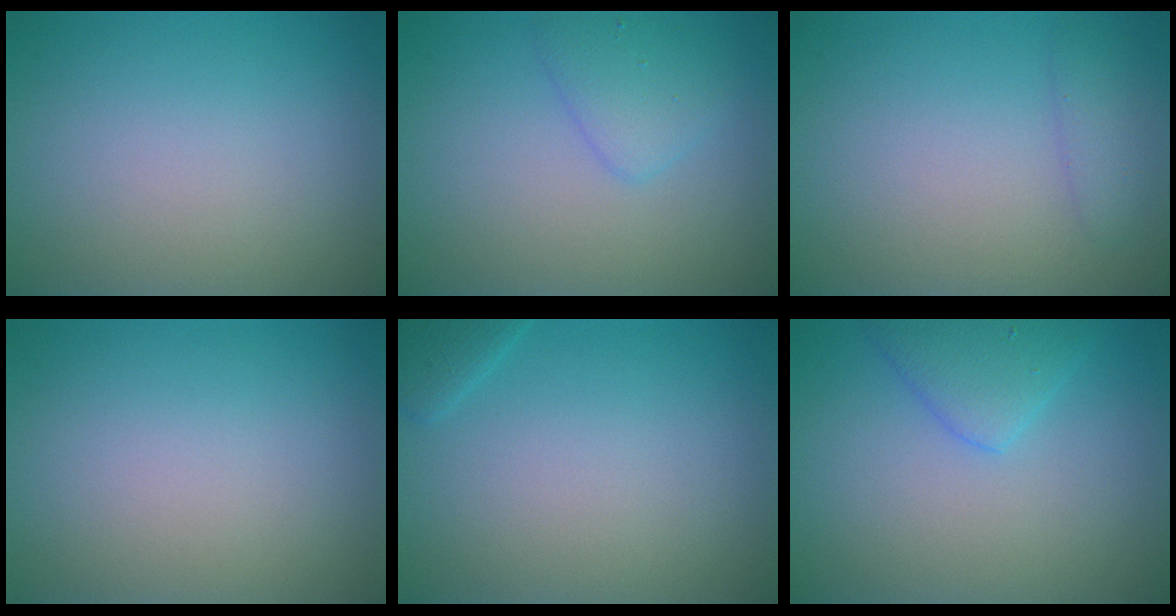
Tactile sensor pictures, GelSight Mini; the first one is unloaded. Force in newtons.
{"total": 2.3, "press": 2.2, "slide": 0.1}
{"total": 1.5, "press": 1.5, "slide": 0.1}
{"total": 0.0}
{"total": 1.4, "press": 1.4, "slide": 0.1}
{"total": 2.8, "press": 2.8, "slide": 0.2}